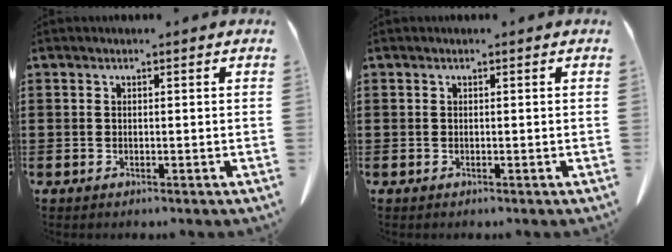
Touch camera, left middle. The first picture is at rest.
{"total": 0.0}